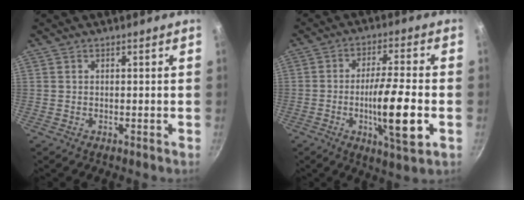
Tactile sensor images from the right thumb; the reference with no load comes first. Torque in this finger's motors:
{"motor_torque": [3.37, 1.59, 1.80, -0.97, 0.65]}